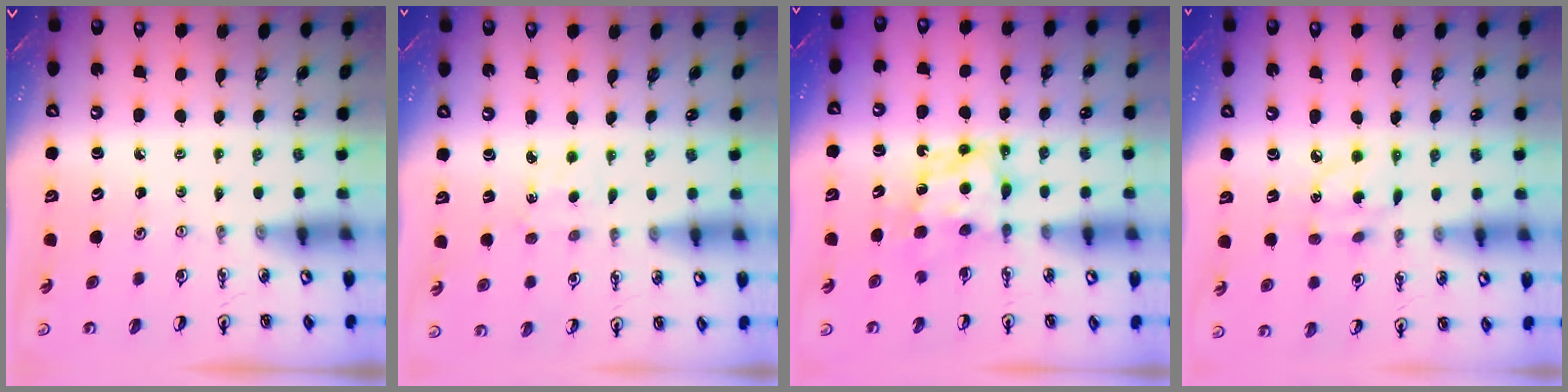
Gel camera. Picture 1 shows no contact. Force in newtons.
{"total": 1.3, "press": 1.2, "slide": 0.3}
{"total": 7.2, "press": 7.2, "slide": 0.4}
{"total": 4.3, "press": 4.3, "slide": 0.5}